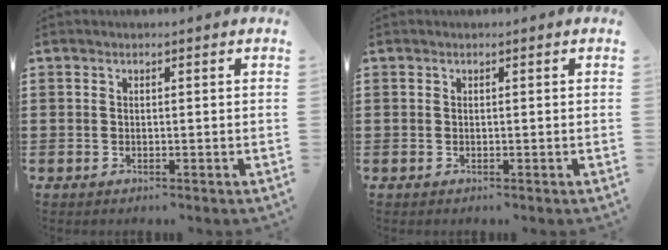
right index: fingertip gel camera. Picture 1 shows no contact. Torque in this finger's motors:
{"motor_torque": [-0.04, 1.25, 0.00, 0.00]}